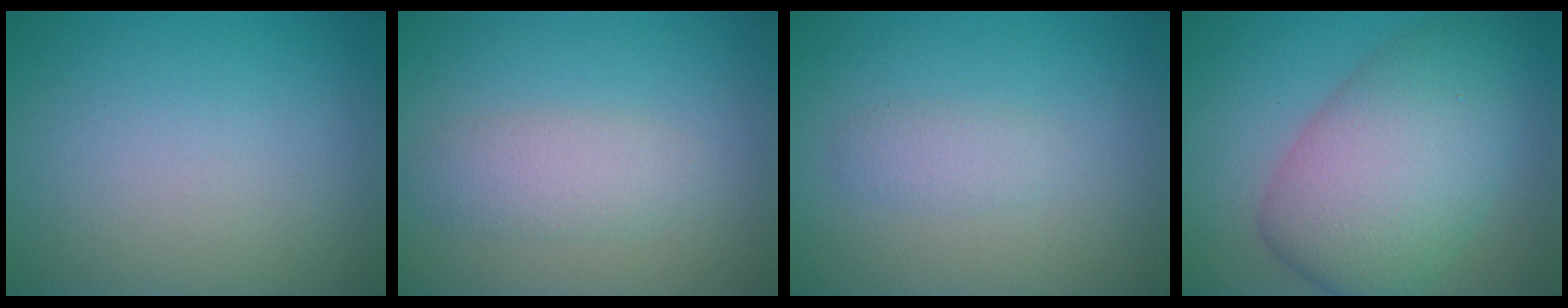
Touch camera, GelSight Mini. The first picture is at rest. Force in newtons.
{"total": 2.6, "press": 2.6, "slide": 0.1}
{"total": 1.5, "press": 1.5, "slide": 0.0}
{"total": 9.8, "press": 9.8, "slide": 0.2}